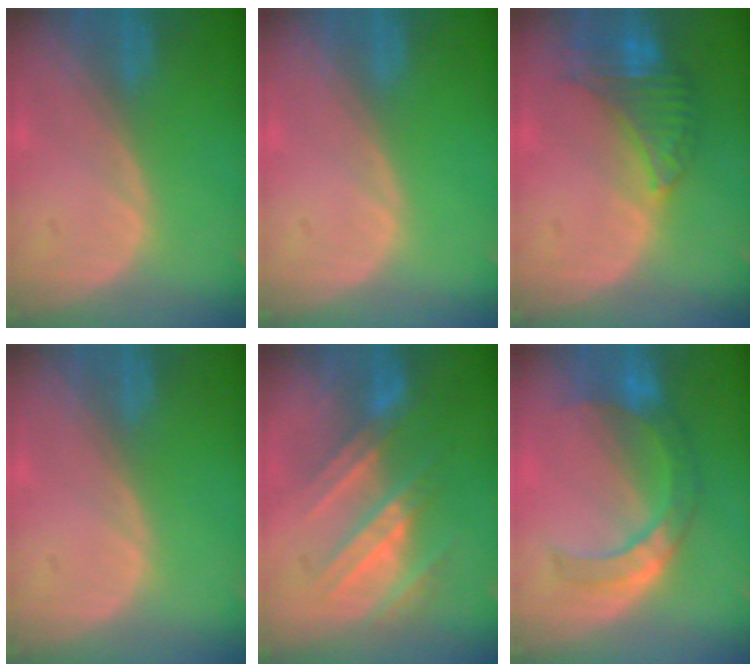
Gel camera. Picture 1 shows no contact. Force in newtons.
{"total": 0.0}
{"total": 8.3, "press": 7.2, "slide": 4.0}
{"total": 0.0}
{"total": 7.8, "press": 7.7, "slide": 1.2}
{"total": 7.6, "press": 7.3, "slide": 2.2}